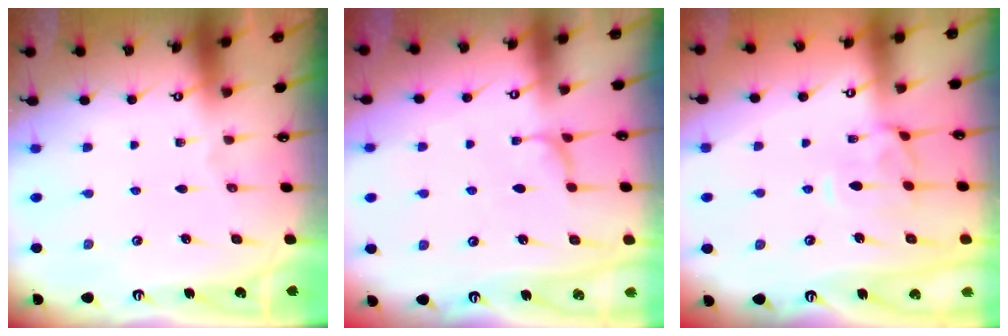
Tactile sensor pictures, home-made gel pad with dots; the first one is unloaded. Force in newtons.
{"total": 2.1, "press": 2.0, "slide": 0.3}
{"total": 2.6, "press": 2.4, "slide": 1.0}